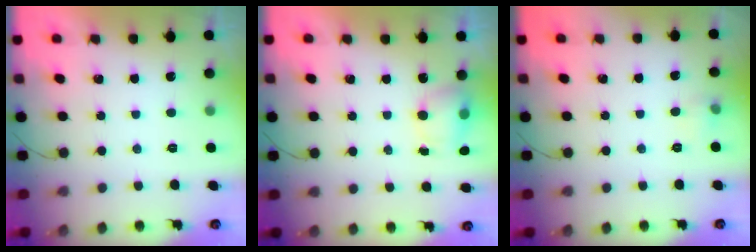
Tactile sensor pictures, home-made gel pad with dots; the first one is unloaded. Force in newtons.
{"total": 5.1, "press": 5.0, "slide": 0.7}
{"total": 4.2, "press": 3.9, "slide": 1.6}